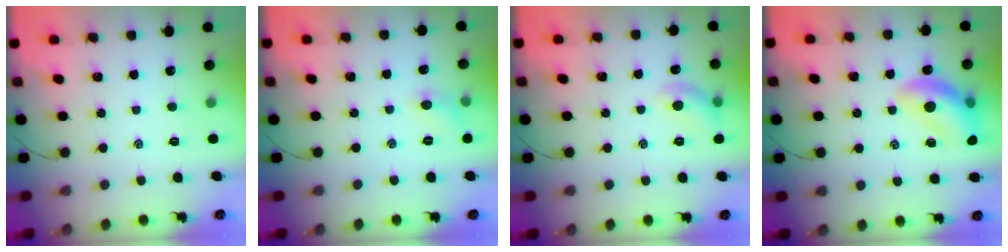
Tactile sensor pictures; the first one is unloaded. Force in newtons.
{"total": 5.0, "press": 4.8, "slide": 1.6}
{"total": 6.8, "press": 6.7, "slide": 1.2}
{"total": 16.5, "press": 16.1, "slide": 3.6}